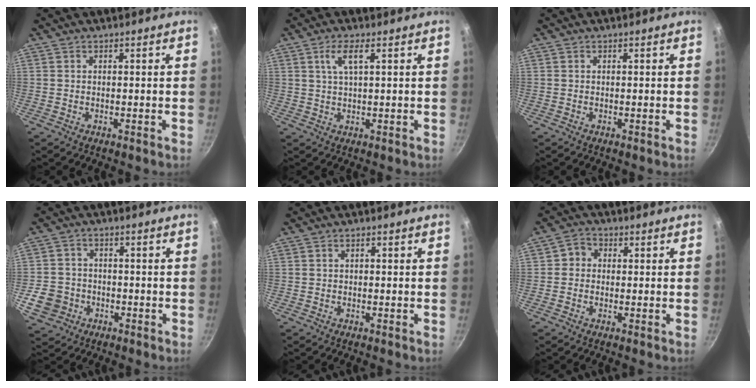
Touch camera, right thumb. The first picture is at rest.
{"total": 4.3, "force": [1.7, 1.0, 3.8], "torque": [-0.076, 0.002, 0.037]}
{"total": 0.0}
{"total": 7.4, "force": [-2.6, 6.4, 2.6], "torque": [-0.033, 0.020, -0.045]}
{"total": 0.7, "force": [0.1, 0.3, 0.6], "torque": [-0.009, 0.005, 0.002]}
{"total": 3.3, "force": [0.1, 3.0, 1.3], "torque": [-0.005, 0.005, -0.010]}